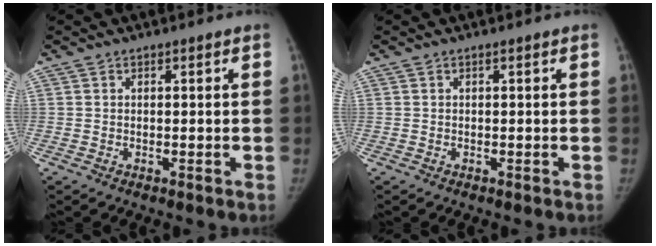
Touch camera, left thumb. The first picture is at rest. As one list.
[{"total": 0.0}]